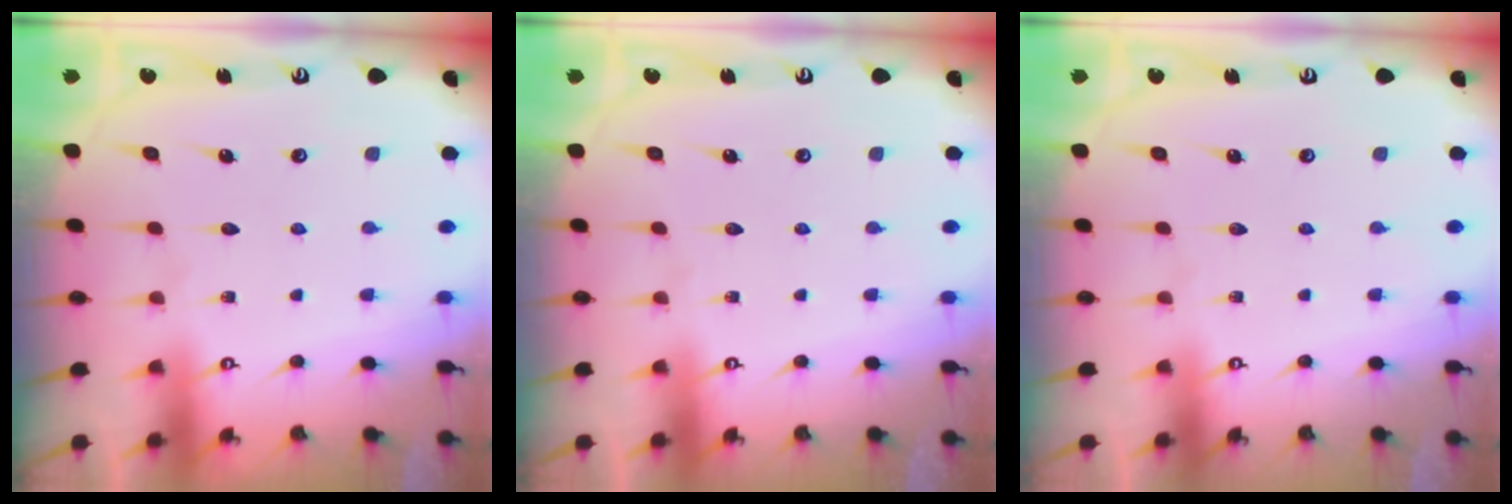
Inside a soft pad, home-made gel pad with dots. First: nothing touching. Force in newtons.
{"total": 0.0}
{"total": 0.0}